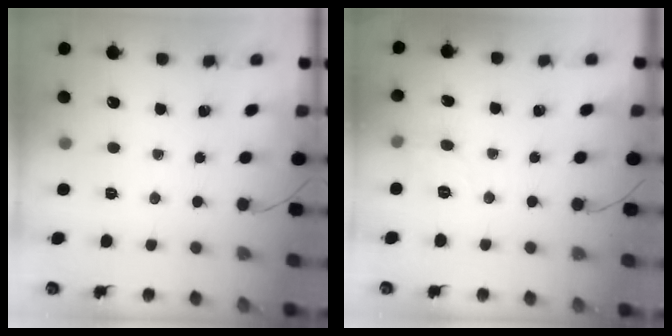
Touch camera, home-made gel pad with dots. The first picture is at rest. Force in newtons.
{"total": 6.3, "press": 6.1, "slide": 1.7}